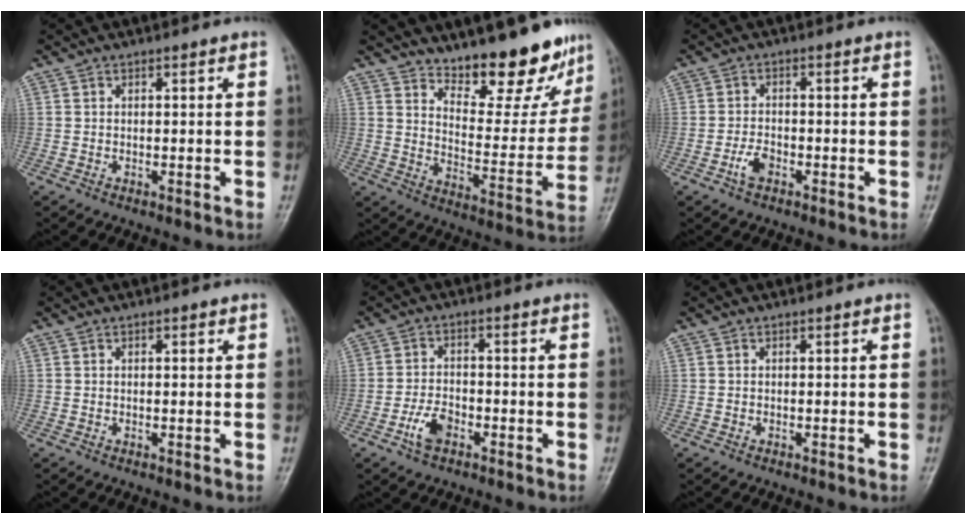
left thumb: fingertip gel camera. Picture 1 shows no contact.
{"total": 15.6, "force": [13.0, 4.9, 7.2], "torque": [-0.059, -0.102, 0.193]}
{"total": 3.3, "force": [-1.7, 1.8, 2.1], "torque": [-0.041, 0.012, -0.034]}
{"total": 0.9, "force": [0.4, 0.3, 0.7], "torque": [-0.009, 0.001, 0.005]}
{"total": 4.9, "force": [-2.5, 2.8, 3.2], "torque": [-0.057, 0.015, -0.049]}
{"total": 0.0}